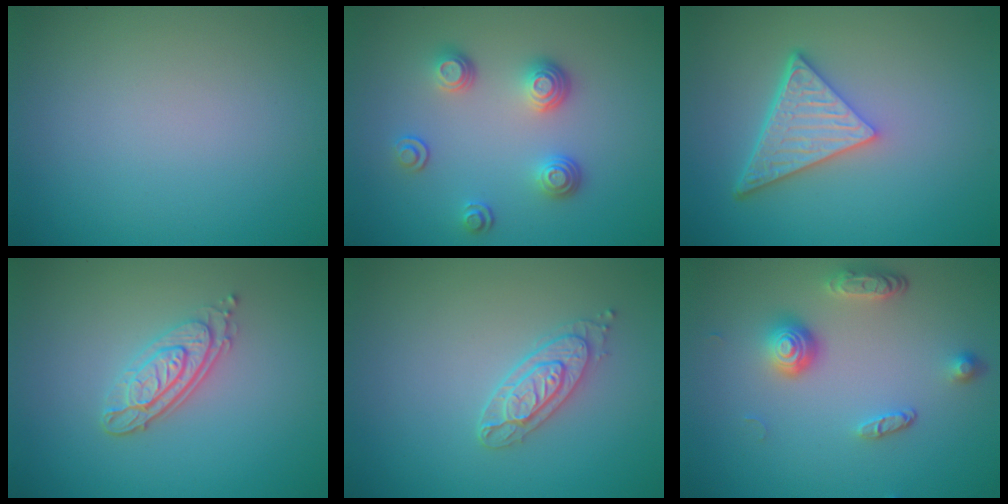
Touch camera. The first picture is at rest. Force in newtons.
{"total": 3.3, "press": 2.7, "slide": 1.9}
{"total": 5.4, "press": 3.8, "slide": 3.8}
{"total": 3.4, "press": 2.8, "slide": 1.9}
{"total": 2.6, "press": 2.4, "slide": 1.1}
{"total": 3.7, "press": 2.7, "slide": 2.6}